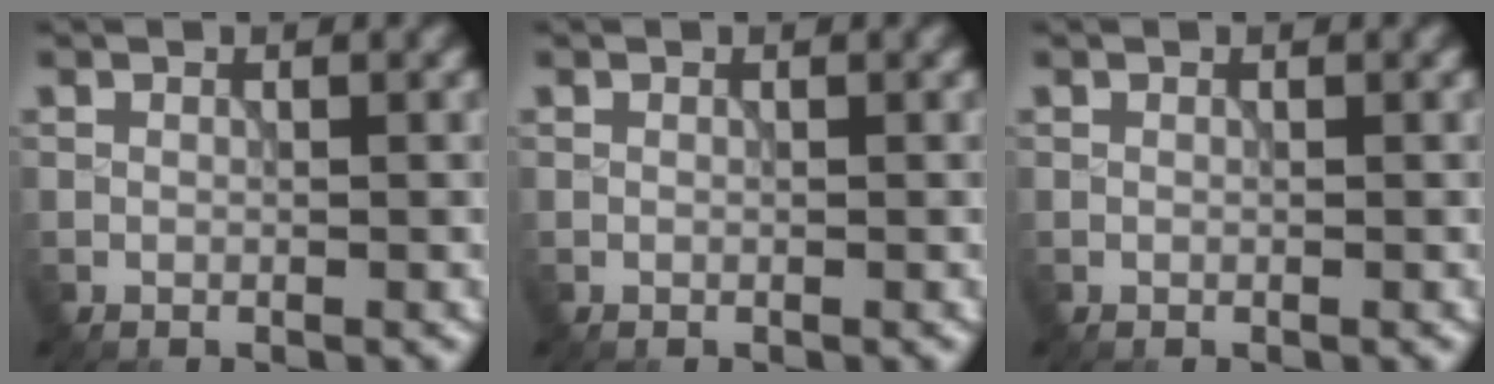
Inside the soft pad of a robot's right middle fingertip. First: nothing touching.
{"total": 0.0}
{"total": 0.0}